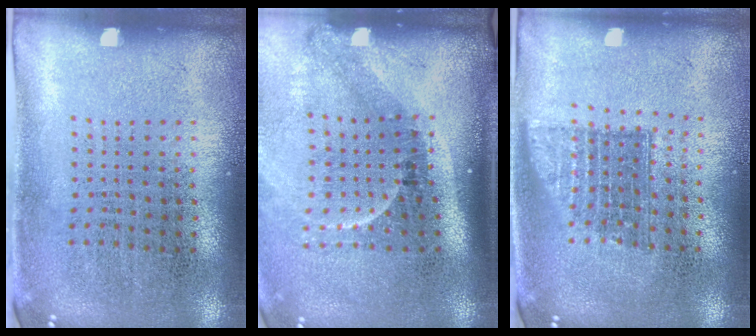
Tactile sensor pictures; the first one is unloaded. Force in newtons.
{"total": 2.2, "press": 1.5, "slide": 1.7}
{"total": 1.4, "press": 1.1, "slide": 0.8}